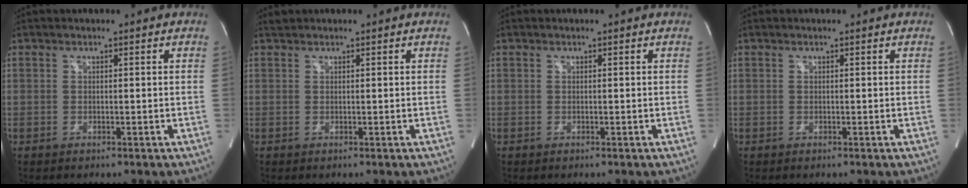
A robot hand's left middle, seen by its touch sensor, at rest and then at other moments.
{"total": 0.6, "force": [0.6, 0.0, -0.1], "torque": [-0.010, 0.008, 0.016]}
{"total": 0.0}
{"total": 0.0}